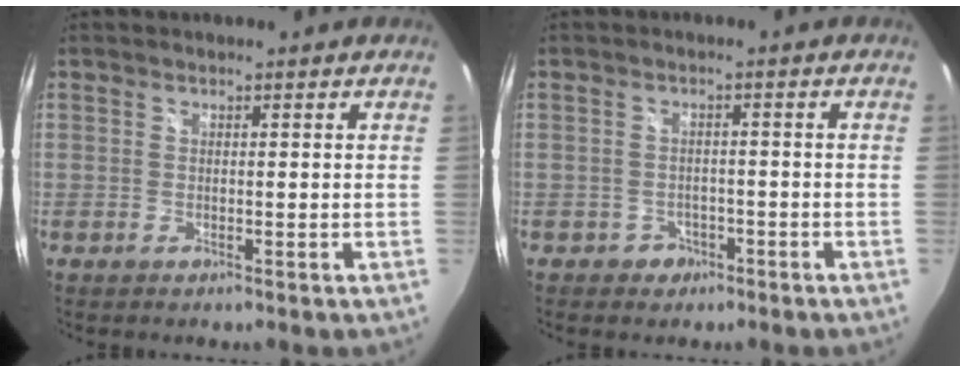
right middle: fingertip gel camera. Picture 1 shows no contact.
{"total": 3.2, "force": [-1.8, 2.6, 0.3], "torque": [-0.013, 0.008, -0.024]}